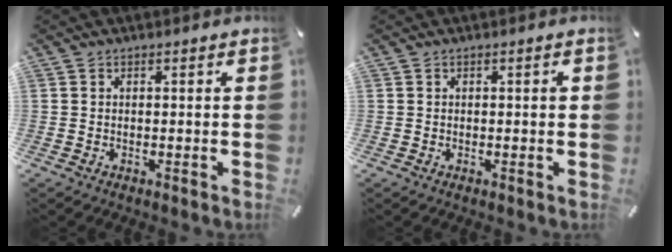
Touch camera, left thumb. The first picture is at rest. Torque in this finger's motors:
{"motor_torque": [-0.04, 0.31, -0.11, -0.13, 0.00]}